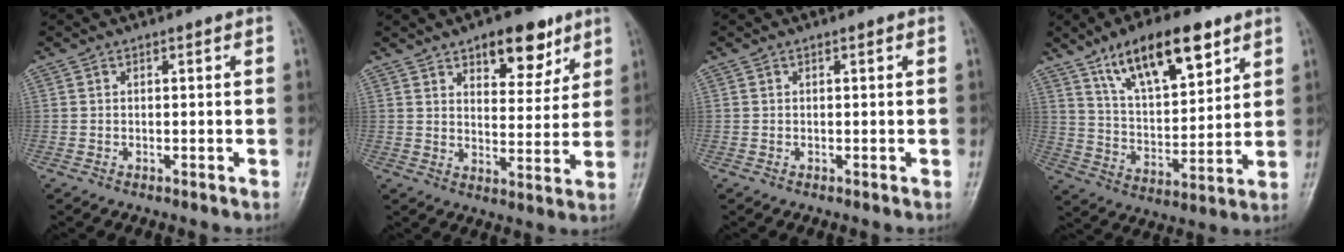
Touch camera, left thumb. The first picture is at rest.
{"total": 10.8, "force": [6.6, 5.3, 6.7], "torque": [-0.060, -0.035, 0.096]}
{"total": 0.0}
{"total": 16.6, "force": [9.9, 6.6, 11.6], "torque": [-0.161, -0.041, 0.176]}